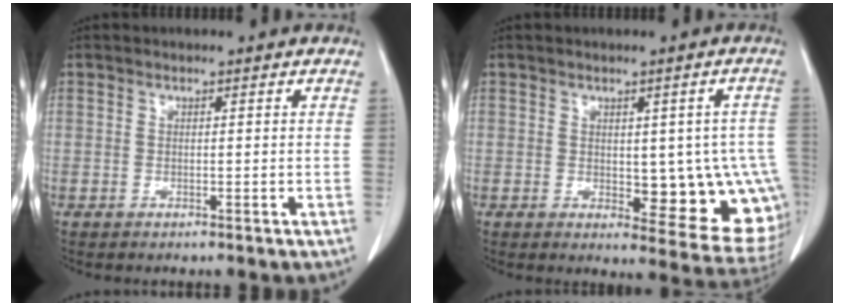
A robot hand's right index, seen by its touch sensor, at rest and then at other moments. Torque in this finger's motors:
{"motor_torque": [0.45, 0.19, 0.15, 0.05]}